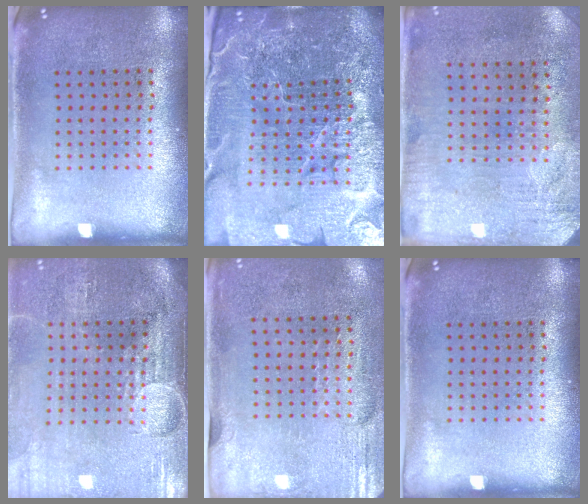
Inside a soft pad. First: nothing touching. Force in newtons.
{"total": 6.6, "press": 5.8, "slide": 3.3}
{"total": 3.3, "press": 2.7, "slide": 1.8}
{"total": 4.5, "press": 3.8, "slide": 2.4}
{"total": 2.9, "press": 2.4, "slide": 1.6}
{"total": 0.0}